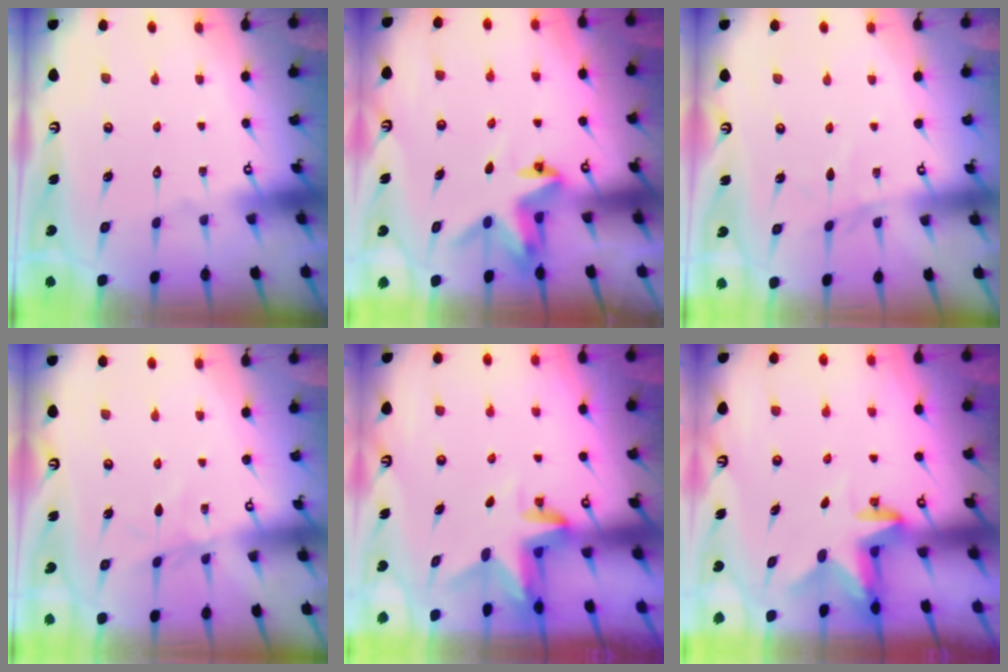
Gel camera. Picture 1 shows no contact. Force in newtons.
{"total": 3.9, "press": 3.9, "slide": 0.4}
{"total": 3.3, "press": 3.3, "slide": 0.4}
{"total": 5.6, "press": 5.6, "slide": 0.5}
{"total": 3.2, "press": 3.2, "slide": 0.2}
{"total": 2.8, "press": 2.8, "slide": 0.6}